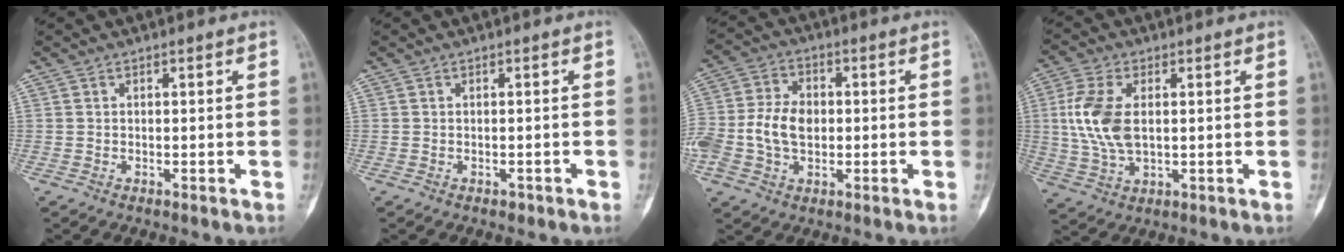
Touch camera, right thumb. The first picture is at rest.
{"total": 0.6, "force": [-0.4, 0.5, 0.1], "torque": [-0.003, 0.003, -0.006]}
{"total": 11.1, "force": [-1.0, 8.0, 7.7], "torque": [-0.151, 0.019, -0.021]}
{"total": 10.7, "force": [1.3, 5.9, 8.8], "torque": [-0.194, -0.003, 0.028]}